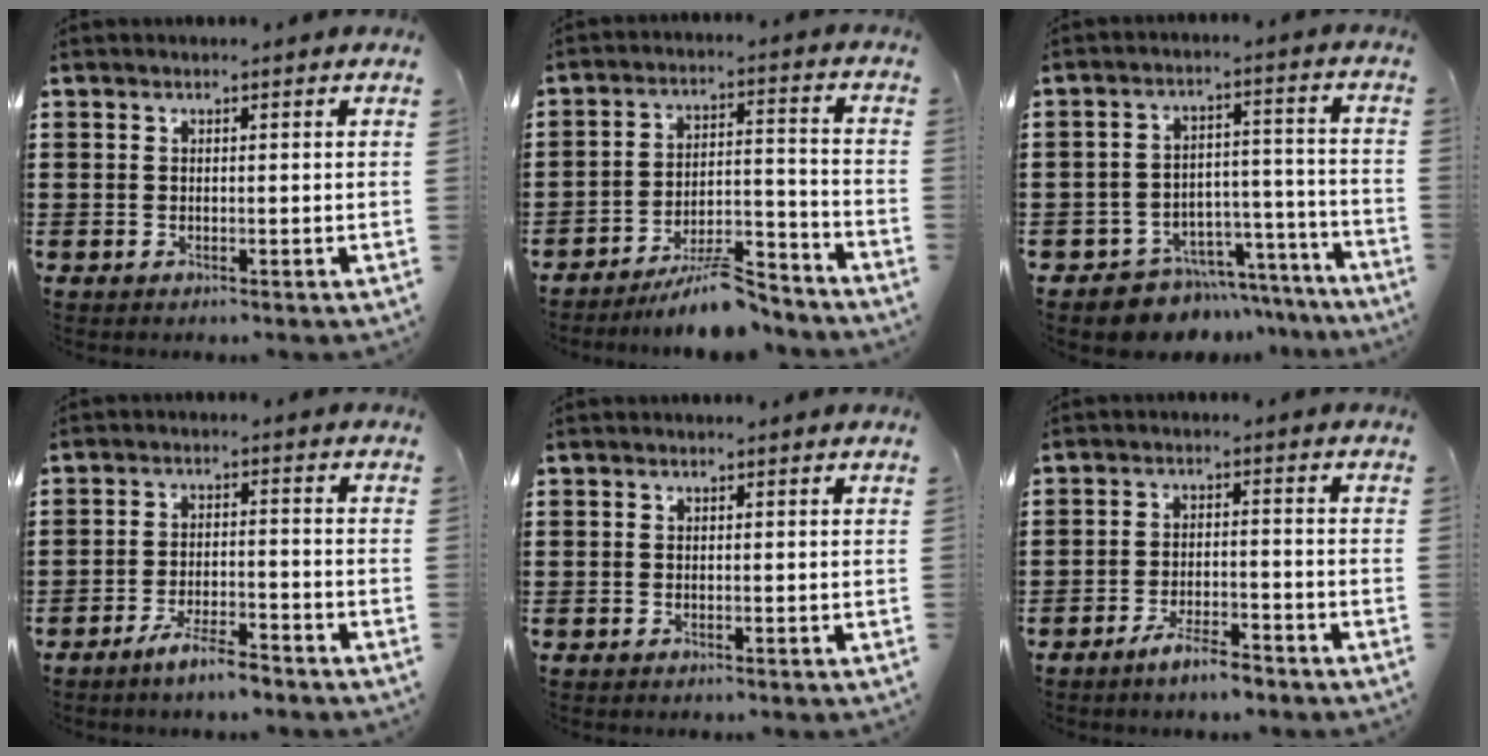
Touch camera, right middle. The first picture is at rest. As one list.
[{"total": 8.7, "force": [-7.6, 1.4, 3.8], "torque": [-0.055, 0.020, -0.140]}, {"total": 6.4, "force": [-6.0, 2.1, 0.5], "torque": [-0.008, 0.028, -0.115]}, {"total": 4.7, "force": [-3.9, 0.4, 2.5], "torque": [-0.048, 0.000, -0.073]}, {"total": 0.0}, {"total": 4.5, "force": [-3.7, 0.6, 2.4], "torque": [-0.048, 0.000, -0.070]}]